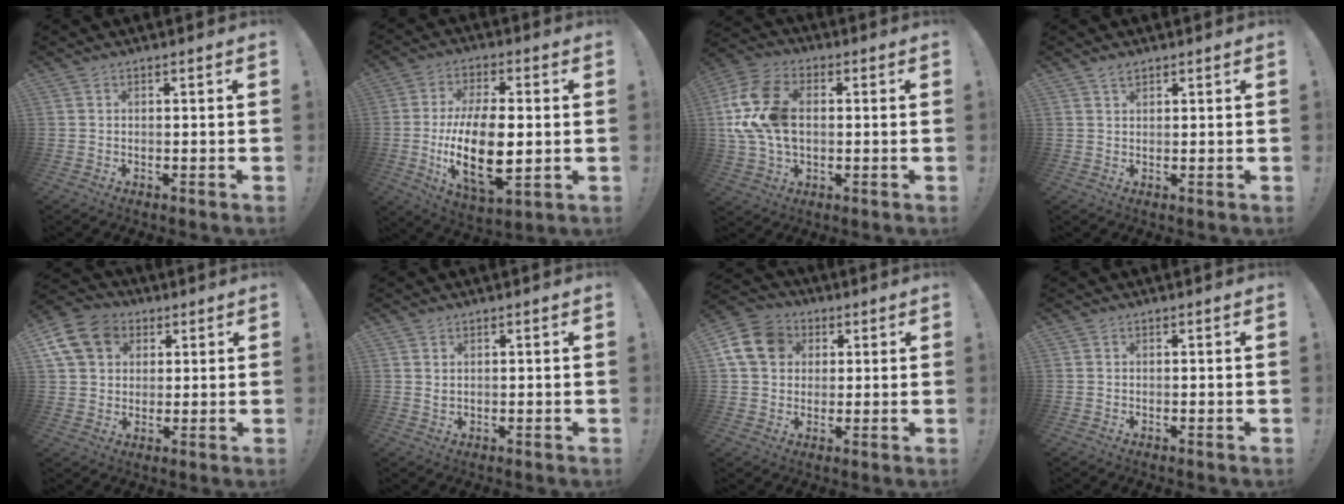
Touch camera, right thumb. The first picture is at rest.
{"total": 19.4, "force": [-2.0, 9.2, 17.0], "torque": [-0.317, -0.006, -0.031]}
{"total": 15.8, "force": [1.2, 11.2, 11.1], "torque": [-0.225, 0.004, 0.025]}
{"total": 1.8, "force": [1.4, 0.8, 0.7], "torque": [-0.002, -0.009, 0.023]}
{"total": 13.3, "force": [4.8, 10.8, 6.1], "torque": [-0.095, -0.013, 0.100]}
{"total": 1.3, "force": [0.8, 0.6, 0.8], "torque": [-0.011, -0.003, 0.014]}
{"total": 13.5, "force": [3.7, 11.0, 6.8], "torque": [-0.103, -0.001, 0.079]}
{"total": 0.0}